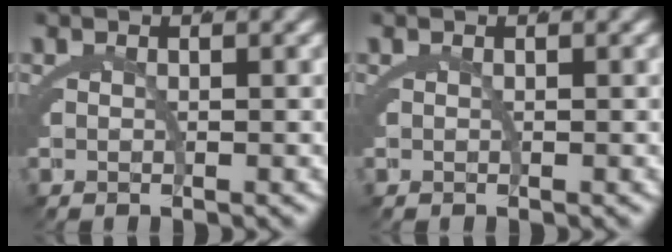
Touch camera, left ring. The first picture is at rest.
{"total": 0.0}